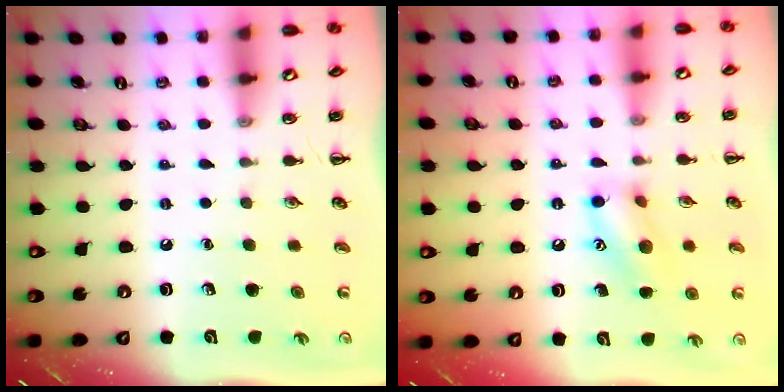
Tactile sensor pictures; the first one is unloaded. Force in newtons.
{"total": 11.9, "press": 11.8, "slide": 1.4}